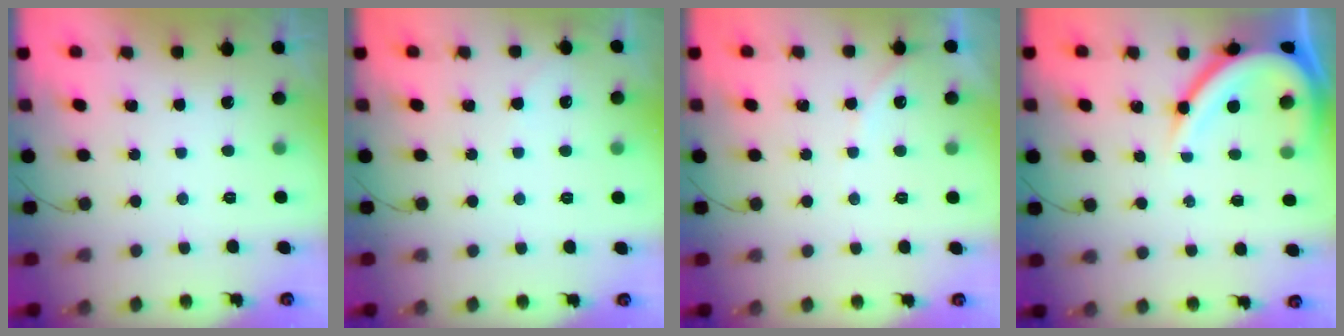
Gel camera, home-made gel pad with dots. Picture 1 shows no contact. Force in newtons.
{"total": 2.9, "press": 2.9, "slide": 0.4}
{"total": 4.3, "press": 4.3, "slide": 0.7}
{"total": 13.1, "press": 13.0, "slide": 1.6}